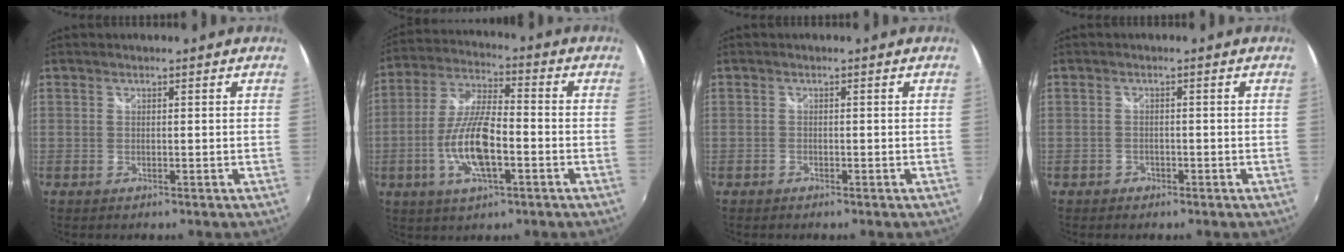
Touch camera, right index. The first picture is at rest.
{"total": 12.8, "force": [-3.9, 4.1, 11.5], "torque": [-0.239, -0.003, -0.073]}
{"total": 0.5, "force": [-0.4, -0.3, -0.1], "torque": [0.002, 0.000, -0.012]}
{"total": 1.1, "force": [-1.0, 0.6, 0.1], "torque": [-0.003, 0.002, -0.017]}